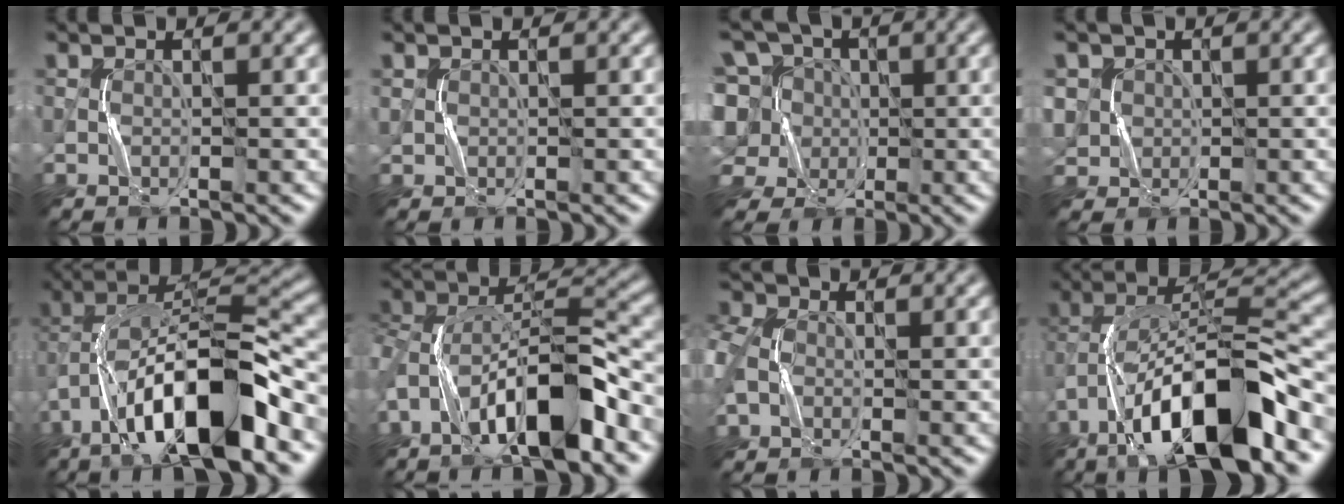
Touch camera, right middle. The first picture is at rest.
{"total": 0.5, "force": [0.2, 0.5, 0.0], "torque": [0.000, 0.000, 0.008]}
{"total": 10.2, "force": [-0.1, 9.1, 4.6], "torque": [-0.130, 0.037, -0.037]}
{"total": 3.3, "force": [0.5, 3.1, 0.9], "torque": [-0.027, 0.009, 0.016]}
{"total": 12.9, "force": [-6.2, 4.1, 10.5], "torque": [-0.172, 0.020, -0.106]}
{"total": 11.2, "force": [-6.3, 3.8, 8.5], "torque": [-0.140, 0.015, -0.117]}
{"total": 5.1, "force": [-0.4, 4.0, 3.1], "torque": [-0.103, 0.006, -0.013]}
{"total": 13.4, "force": [-7.2, 4.1, 10.5], "torque": [-0.173, 0.020, -0.123]}